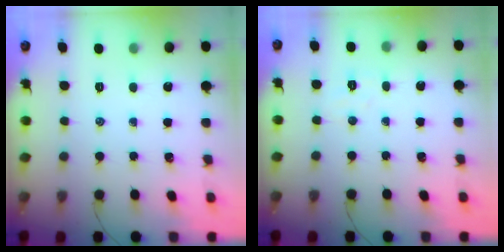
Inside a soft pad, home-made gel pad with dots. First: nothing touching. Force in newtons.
{"total": 3.8, "press": 3.7, "slide": 0.9}